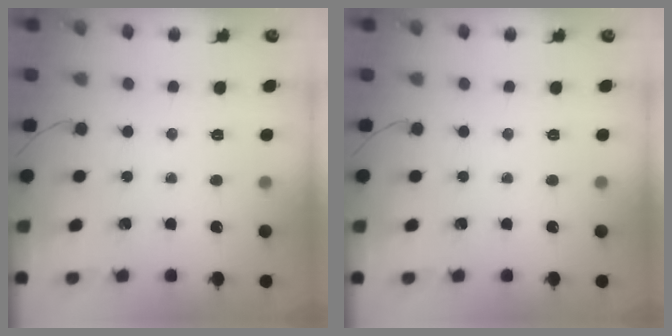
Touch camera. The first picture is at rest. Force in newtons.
{"total": 0.0}